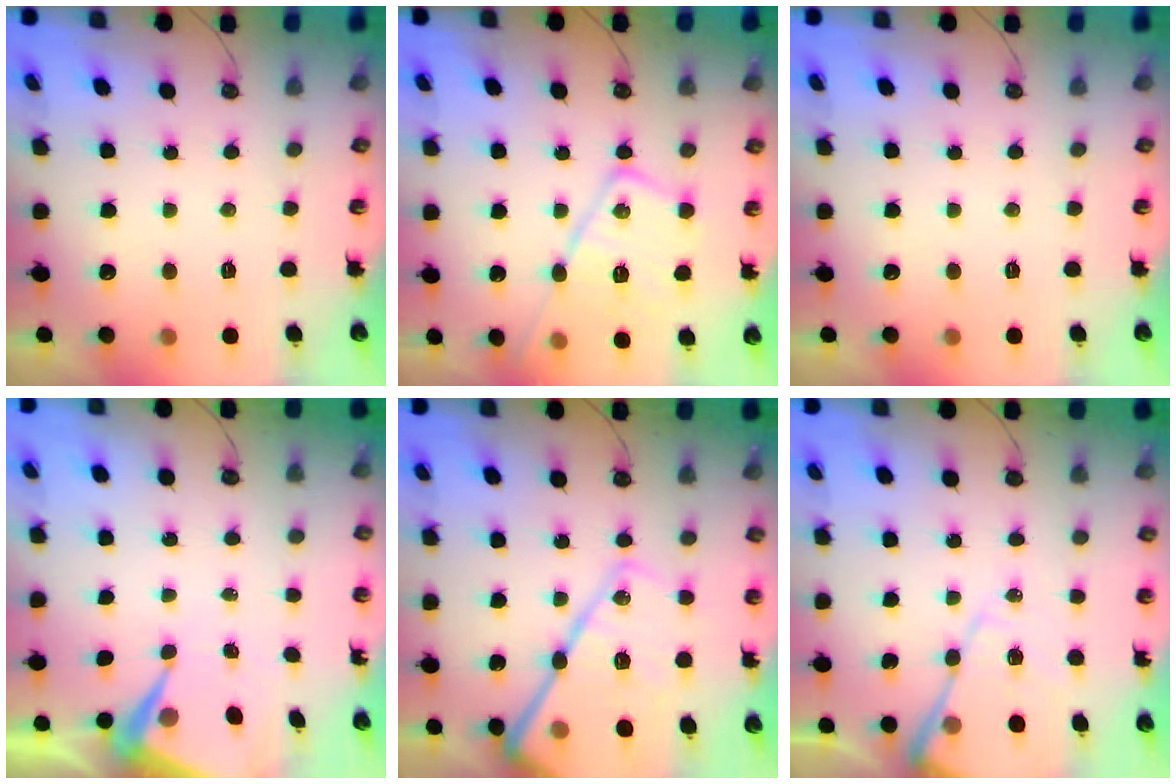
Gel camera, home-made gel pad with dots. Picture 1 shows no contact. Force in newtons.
{"total": 18.7, "press": 18.6, "slide": 1.6}
{"total": 0.0}
{"total": 7.5, "press": 7.4, "slide": 0.7}
{"total": 23.8, "press": 23.6, "slide": 2.5}
{"total": 13.6, "press": 13.6, "slide": 1.2}